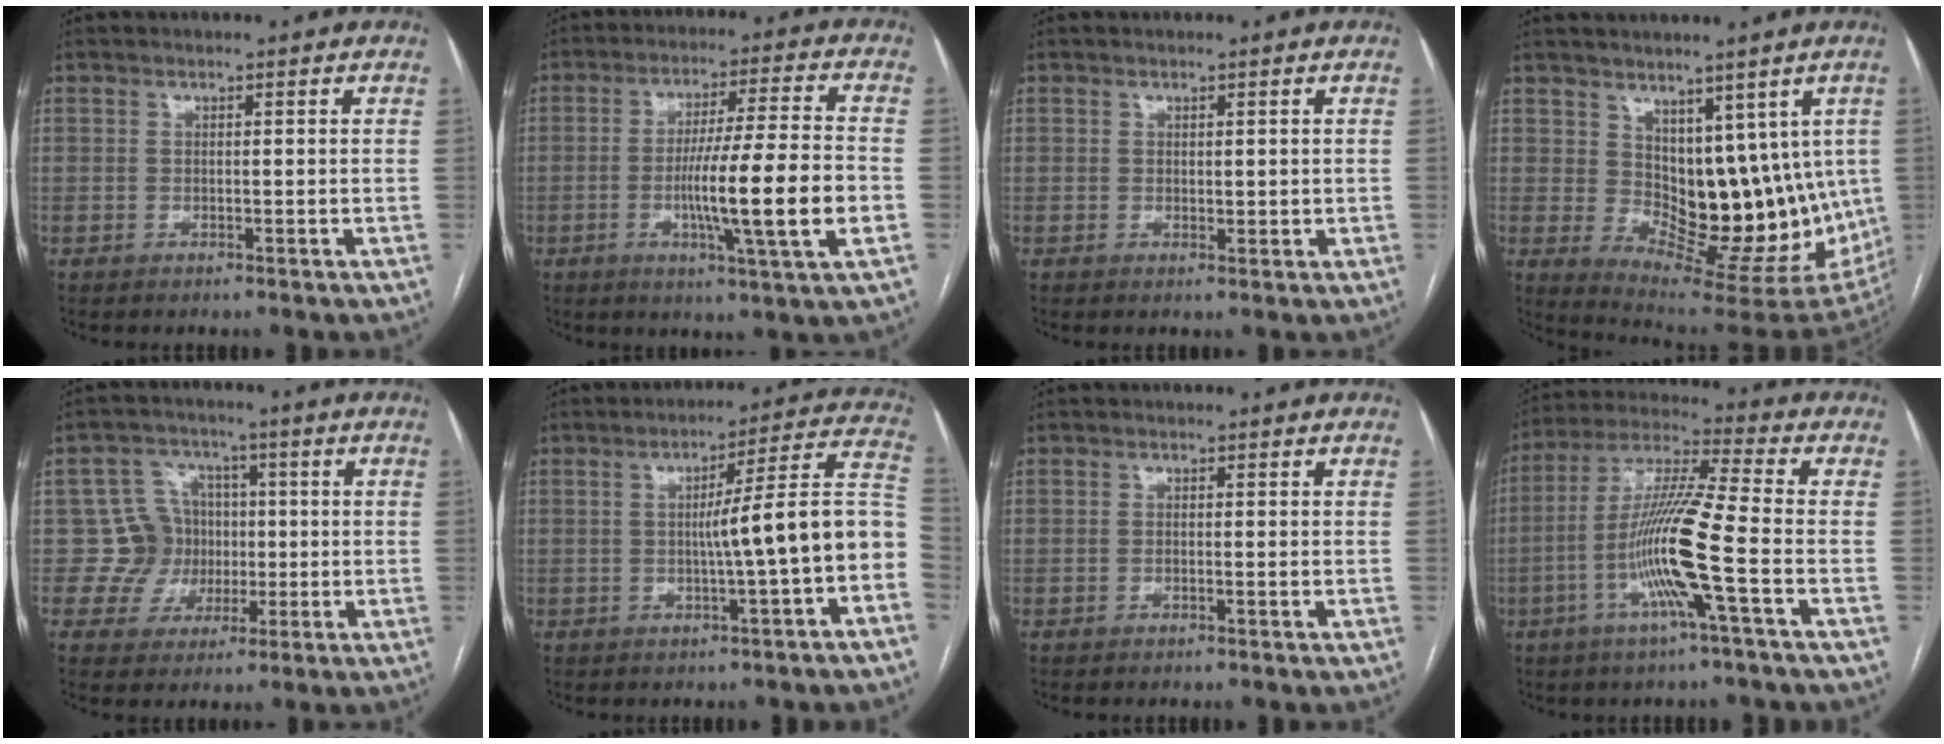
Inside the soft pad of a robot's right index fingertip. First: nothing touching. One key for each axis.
{"total": 14.0, "fx": -3.1, "fy": -0.5, "fz": 13.7, "tx": -0.230, "ty": -0.008, "tz": -0.055}
{"total": 1.1, "fx": 0.4, "fy": 0.7, "fz": 0.7, "tx": -0.008, "ty": -0.005, "tz": 0.009}
{"total": 13.5, "fx": 3.1, "fy": 7.5, "fz": 10.8, "tx": -0.138, "ty": -0.008, "tz": 0.071}
{"total": 7.5, "fx": -0.3, "fy": 7.5, "fz": 0.3, "tx": 0.008, "ty": 0.029, "tz": 0.000}
{"total": 12.7, "fx": -2.3, "fy": -0.5, "fz": 12.5, "tx": -0.160, "ty": 0.031, "tz": -0.034}
{"total": 0.6, "fx": -0.2, "fy": 0.1, "fz": 0.6, "tx": -0.012, "ty": -0.002, "tz": -0.002}
{"total": 13.6, "fx": -3.9, "fy": -0.1, "fz": 13.0, "tx": -0.260, "ty": -0.002, "tz": -0.083}